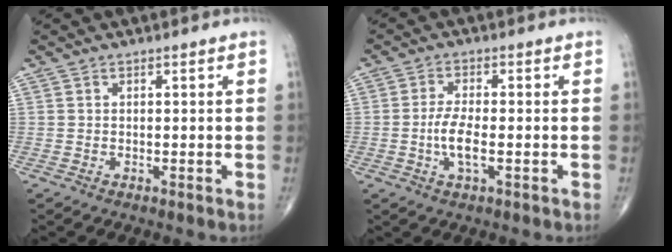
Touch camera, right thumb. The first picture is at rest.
{"total": 5.2, "force": [-1.1, 1.7, 4.8], "torque": [-0.102, 0.001, -0.024]}